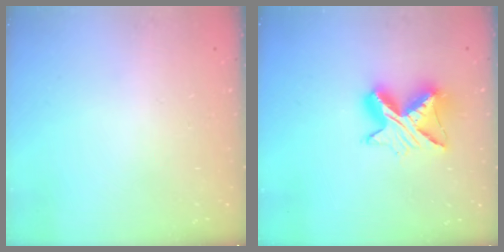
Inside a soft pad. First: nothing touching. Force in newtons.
{"total": 10.5, "press": 10.4, "slide": 1.0}